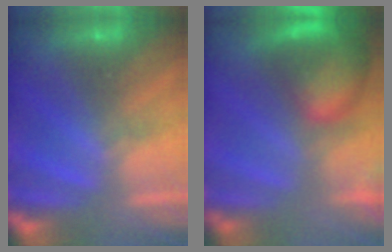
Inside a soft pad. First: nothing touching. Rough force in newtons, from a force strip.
{"total": 9.6}